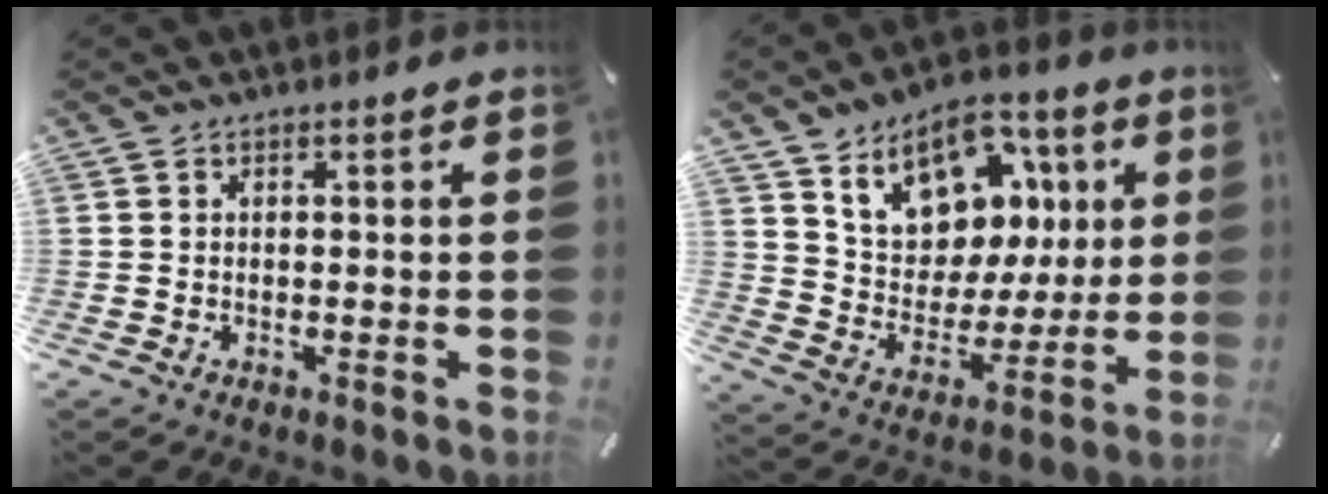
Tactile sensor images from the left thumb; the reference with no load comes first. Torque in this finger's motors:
{"motor_torque": [2.18, 2.82, 1.74, -1.03, 0.17]}